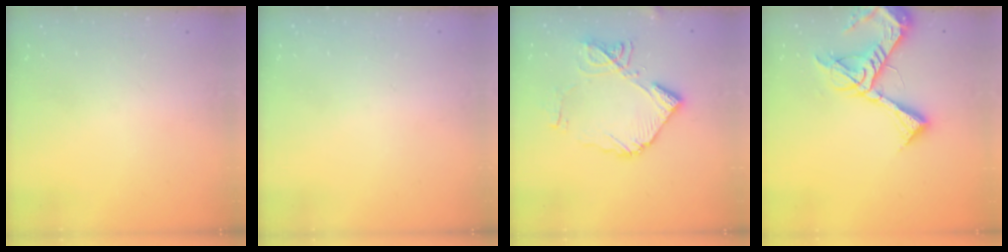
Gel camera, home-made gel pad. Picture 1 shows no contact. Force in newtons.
{"total": 2.0, "press": 2.0, "slide": 0.1}
{"total": 15.1, "press": 14.9, "slide": 1.9}
{"total": 16.1, "press": 16.0, "slide": 1.9}